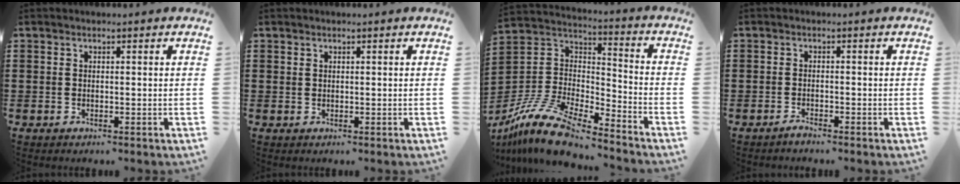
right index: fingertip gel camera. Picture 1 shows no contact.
{"total": 0.5, "force": [0.4, 0.4, 0.0], "torque": [-0.002, 0.001, 0.008]}
{"total": 14.2, "force": [-11.9, 3.8, 6.8], "torque": [-0.147, 0.040, -0.232]}
{"total": 1.1, "force": [-1.0, 0.1, 0.4], "torque": [-0.010, -0.004, -0.019]}